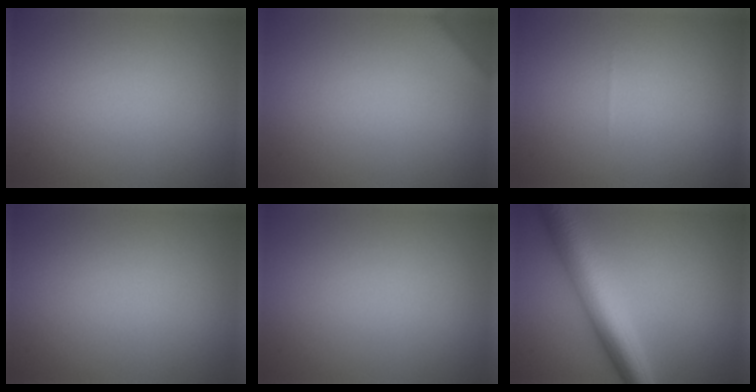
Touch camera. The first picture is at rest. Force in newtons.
{"total": 2.2, "press": 2.2, "slide": 0.2}
{"total": 0.0}
{"total": 0.0}
{"total": 0.0}
{"total": 7.8, "press": 7.8, "slide": 0.1}